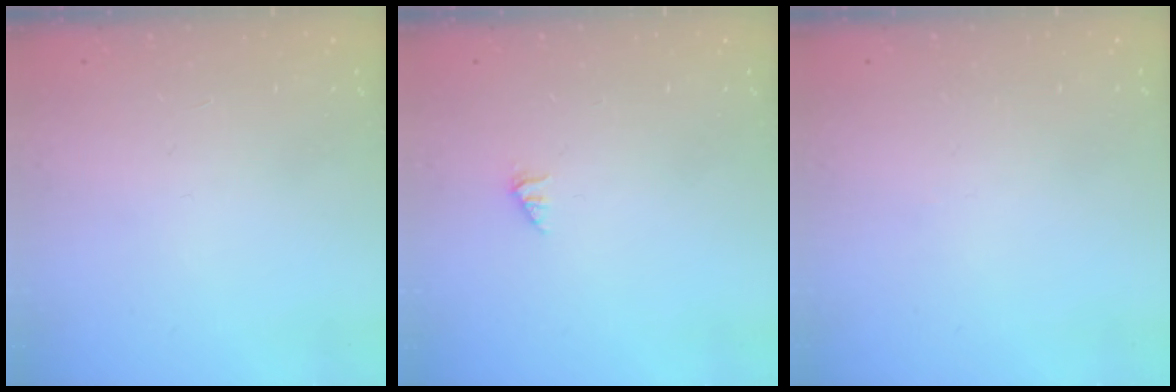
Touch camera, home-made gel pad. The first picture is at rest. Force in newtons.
{"total": 0.7, "press": 0.7, "slide": 0.2}
{"total": 0.0}